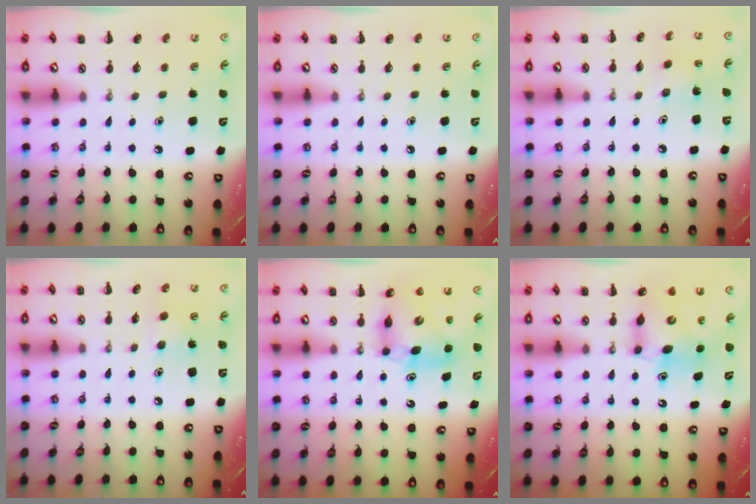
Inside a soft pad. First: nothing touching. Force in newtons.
{"total": 0.0}
{"total": 1.9, "press": 1.8, "slide": 0.7}
{"total": 5.4, "press": 5.3, "slide": 1.1}
{"total": 8.4, "press": 8.1, "slide": 2.2}
{"total": 7.2, "press": 7.0, "slide": 1.6}